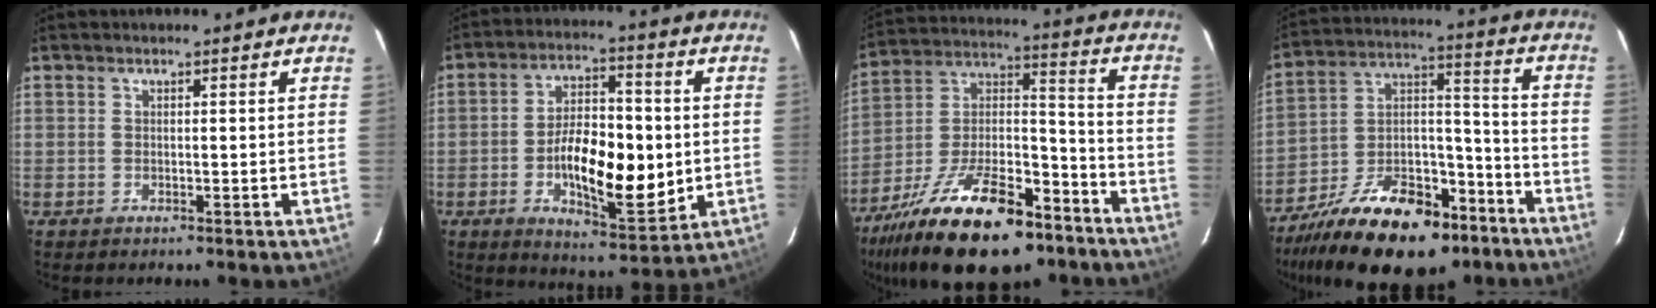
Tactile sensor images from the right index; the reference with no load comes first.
{"total": 15.4, "force": [-2.0, 5.8, 14.1], "torque": [-0.241, 0.007, -0.026]}
{"total": 24.0, "force": [-16.5, 7.8, 15.7], "torque": [-0.280, 0.001, -0.281]}
{"total": 22.9, "force": [-16.4, 8.4, 13.7], "torque": [-0.233, 0.012, -0.276]}